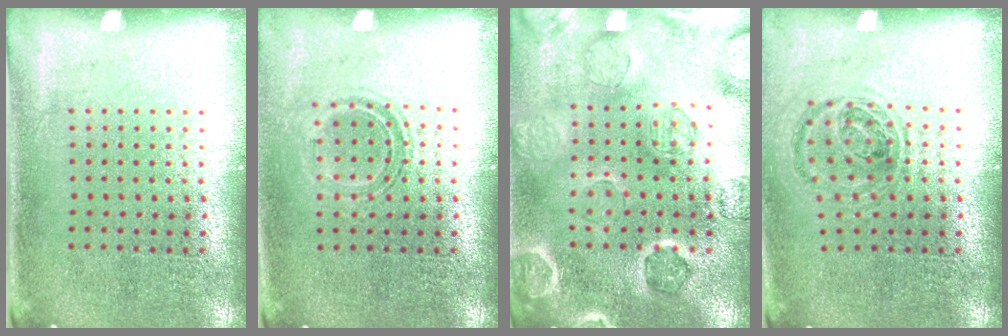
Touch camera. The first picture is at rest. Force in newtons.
{"total": 1.1, "press": 0.9, "slide": 0.7}
{"total": 2.1, "press": 2.1, "slide": 0.1}
{"total": 0.9, "press": 0.9, "slide": 0.1}